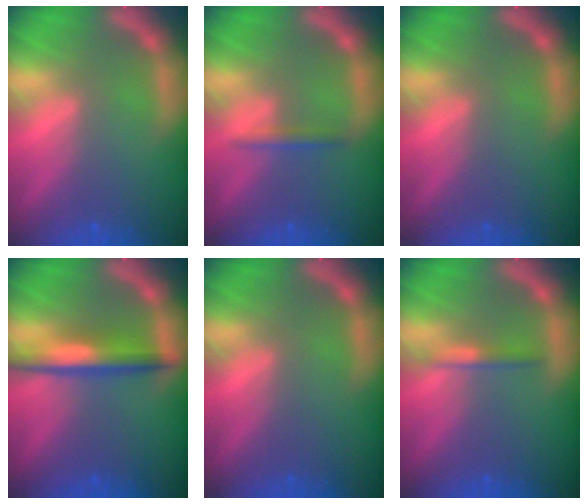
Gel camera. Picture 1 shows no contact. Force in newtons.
{"total": 1.4}
{"total": 0.0}
{"total": 4.5}
{"total": 0.0}
{"total": 1.4}